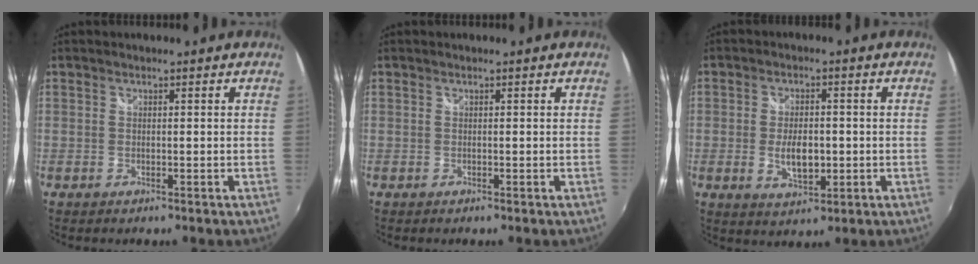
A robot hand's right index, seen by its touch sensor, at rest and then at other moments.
{"total": 0.0}
{"total": 6.4, "force": [-1.0, 3.3, 5.4], "torque": [-0.102, -0.007, -0.013]}